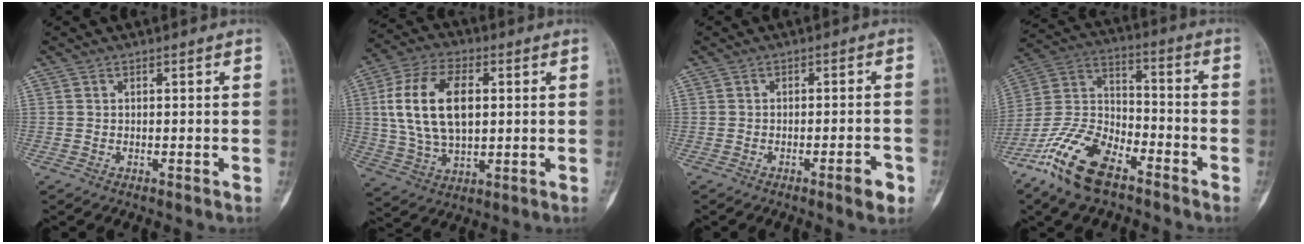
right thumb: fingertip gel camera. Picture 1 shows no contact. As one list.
[{"total": 16.7, "force": [2.6, 9.8, 13.3], "torque": [-0.240, 0.006, 0.051]}, {"total": 5.1, "force": [-2.7, 1.1, 4.1], "torque": [-0.047, 0.016, -0.036]}, {"total": 16.2, "force": [-10.5, 7.5, 9.8], "torque": [-0.187, 0.056, -0.209]}]